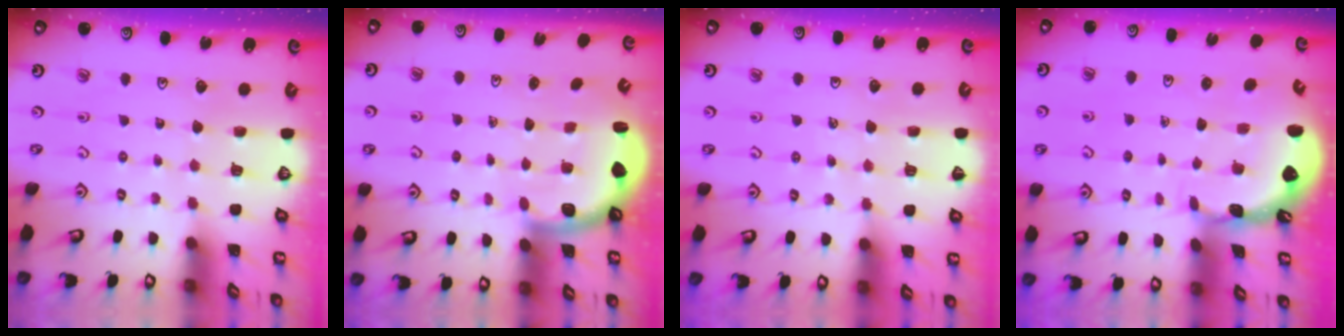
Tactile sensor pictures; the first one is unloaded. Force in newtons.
{"total": 2.5, "press": 2.4, "slide": 0.7}
{"total": 3.7, "press": 3.6, "slide": 0.7}
{"total": 1.2, "press": 1.1, "slide": 0.2}